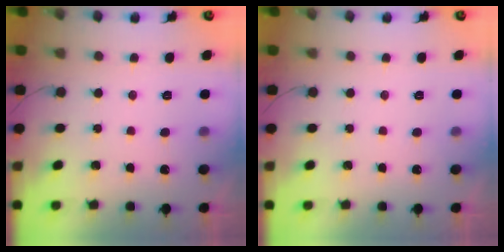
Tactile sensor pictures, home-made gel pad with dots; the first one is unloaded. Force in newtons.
{"total": 0.0}